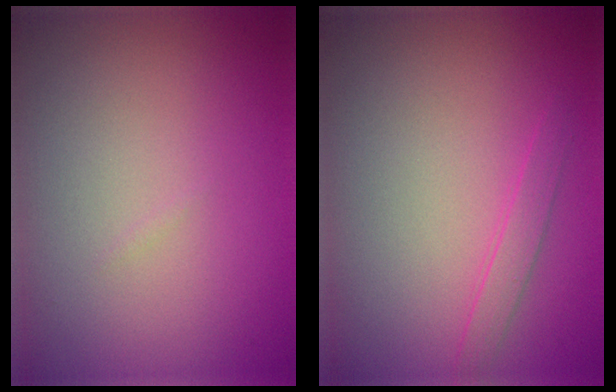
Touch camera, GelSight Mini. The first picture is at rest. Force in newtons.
{"total": 1.3, "press": 1.3, "slide": 0.1}